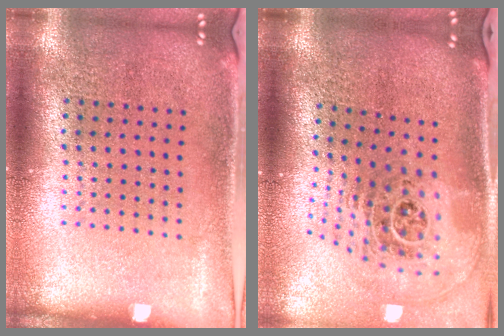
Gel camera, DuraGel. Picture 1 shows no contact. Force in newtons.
{"total": 2.6, "press": 1.8, "slide": 1.9}